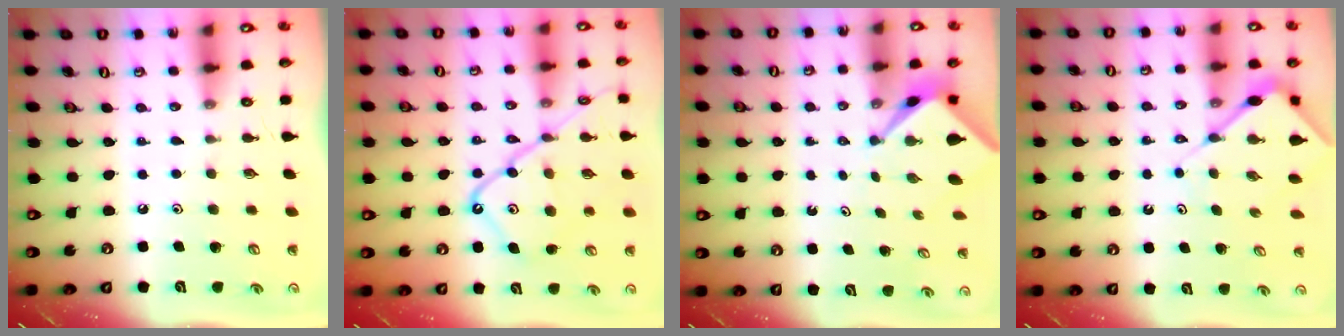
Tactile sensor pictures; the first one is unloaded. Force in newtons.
{"total": 17.4, "press": 17.3, "slide": 1.9}
{"total": 2.5, "press": 2.4, "slide": 0.3}
{"total": 6.9, "press": 6.9, "slide": 0.5}